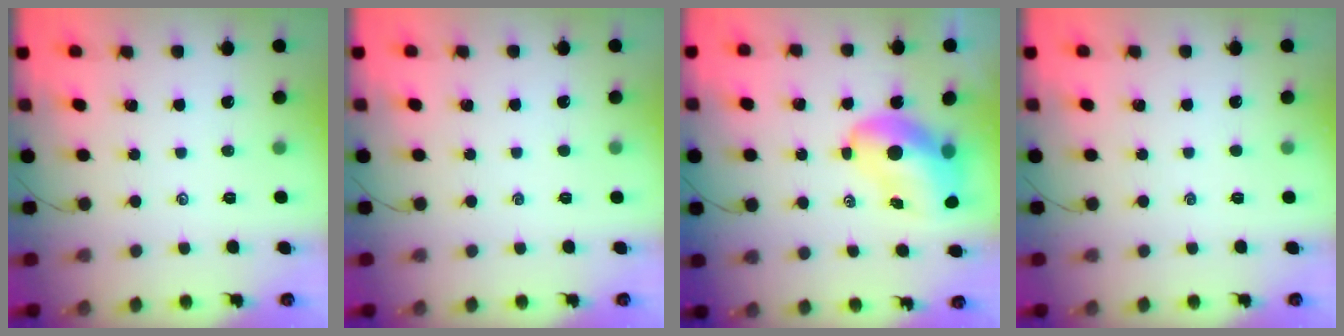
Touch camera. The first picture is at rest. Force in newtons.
{"total": 0.0}
{"total": 9.7, "press": 9.5, "slide": 2.2}
{"total": 0.0}